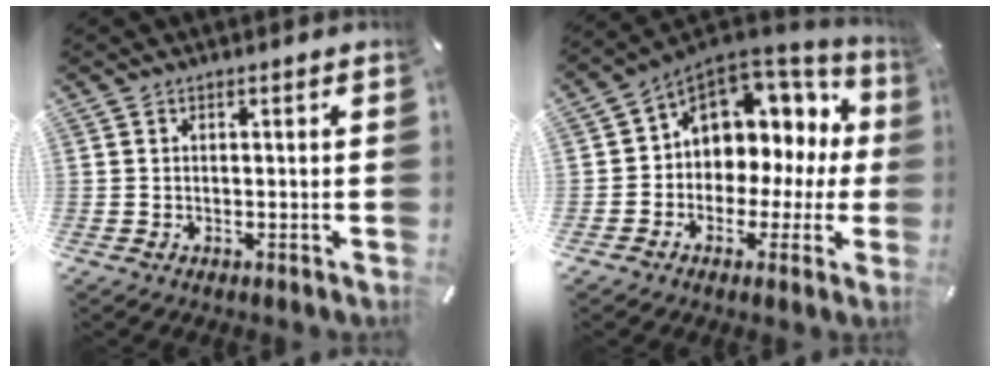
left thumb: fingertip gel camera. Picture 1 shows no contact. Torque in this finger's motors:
{"motor_torque": [0.70, 2.21, 0.54, 0.13, 0.16]}